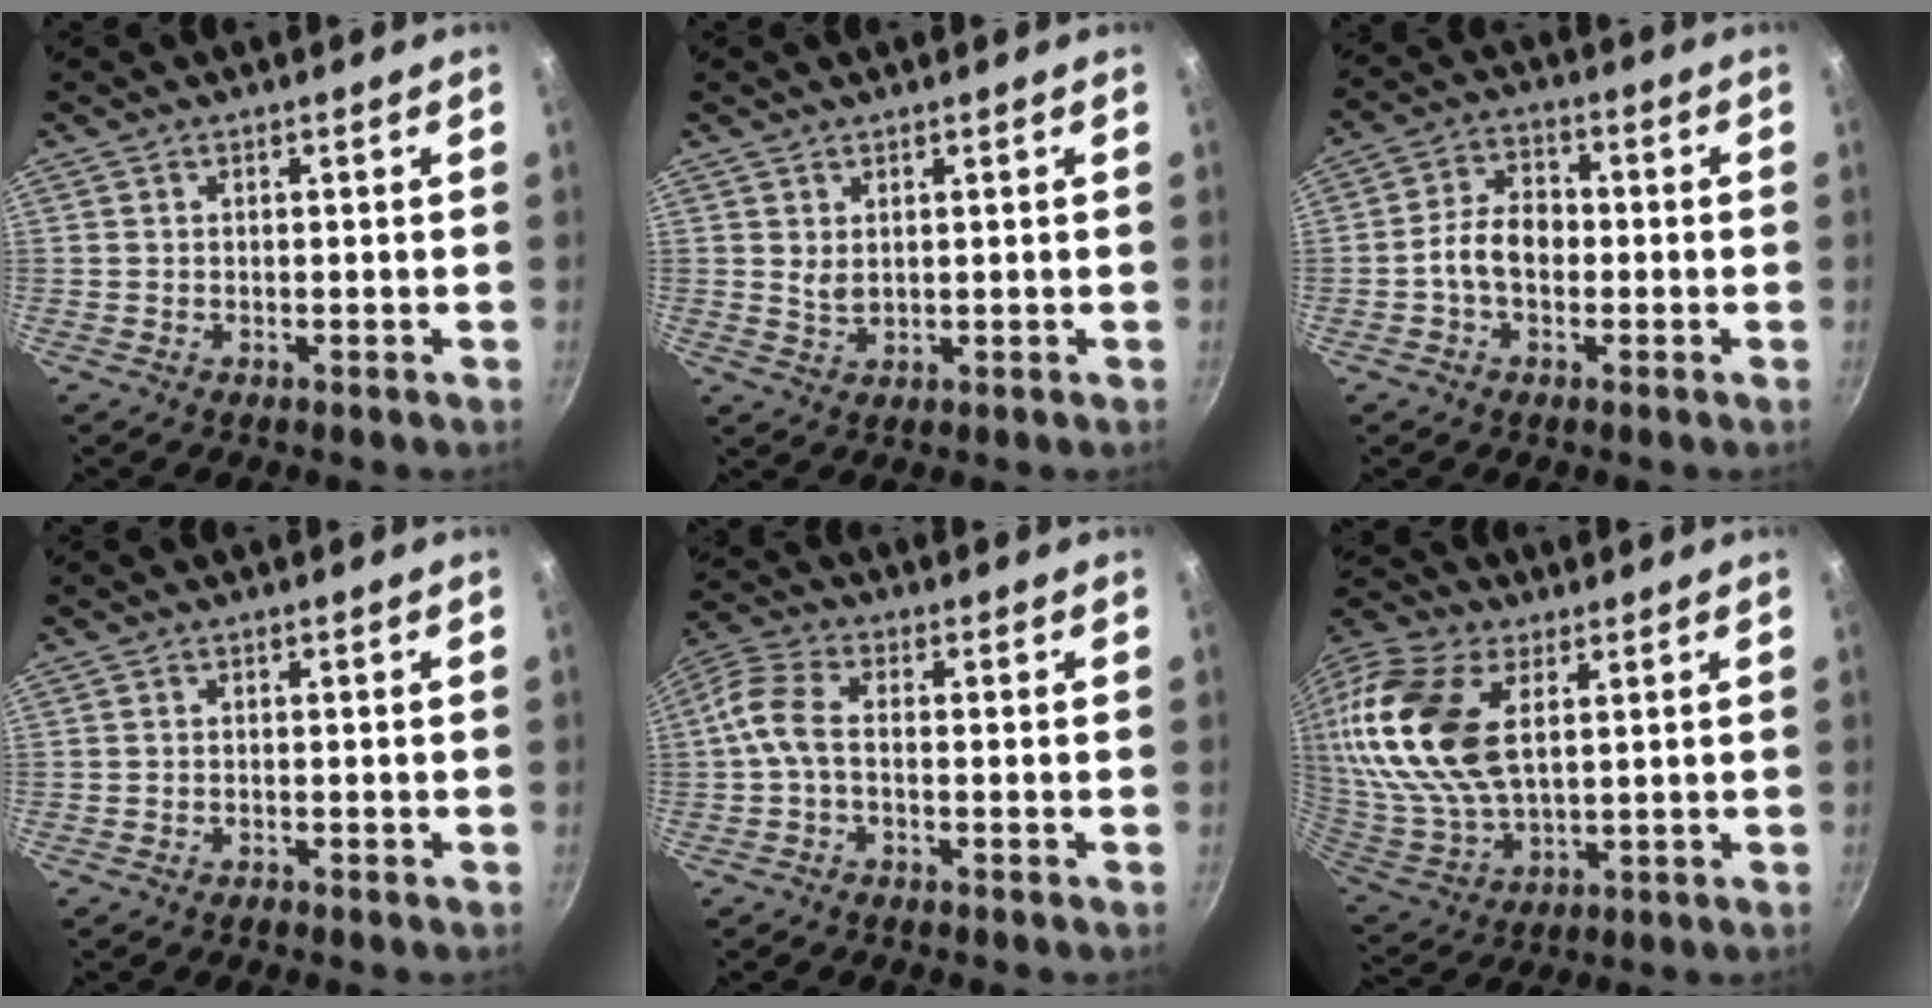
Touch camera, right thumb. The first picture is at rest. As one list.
[{"total": 2.5, "force": [1.0, 1.4, 1.8], "torque": [-0.031, -0.009, 0.021]}, {"total": 7.4, "force": [-1.3, 5.2, 5.2], "torque": [-0.069, 0.028, -0.032]}, {"total": 0.7, "force": [-0.6, 0.2, 0.1], "torque": [-0.004, 0.006, -0.012]}, {"total": 6.0, "force": [-1.2, 3.1, 5.0], "torque": [-0.122, 0.023, -0.040]}, {"total": 23.7, "force": [6.7, 13.7, 18.1], "torque": [-0.380, -0.011, 0.130]}]